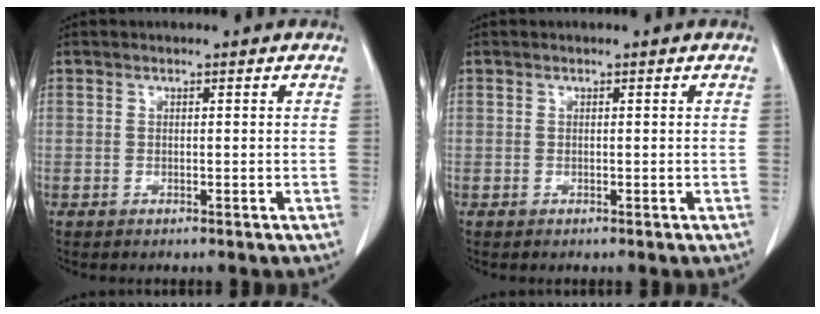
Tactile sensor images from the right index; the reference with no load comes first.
{"total": 0.0}